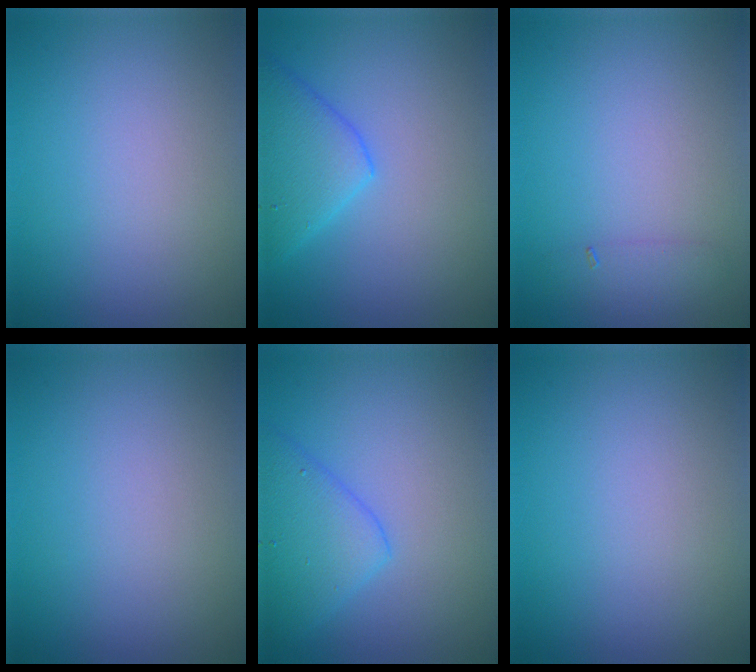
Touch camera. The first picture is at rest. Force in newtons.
{"total": 4.4, "press": 4.4, "slide": 0.2}
{"total": 1.3, "press": 1.3, "slide": 0.0}
{"total": 0.0}
{"total": 4.0, "press": 4.0, "slide": 0.1}
{"total": 0.0}